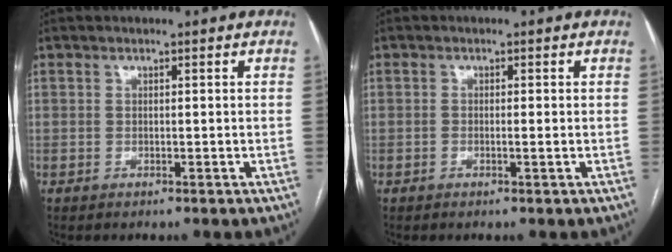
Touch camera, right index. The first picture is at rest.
{"total": 0.8, "force": [-0.2, 0.0, 0.8], "torque": [-0.016, -0.001, -0.003]}